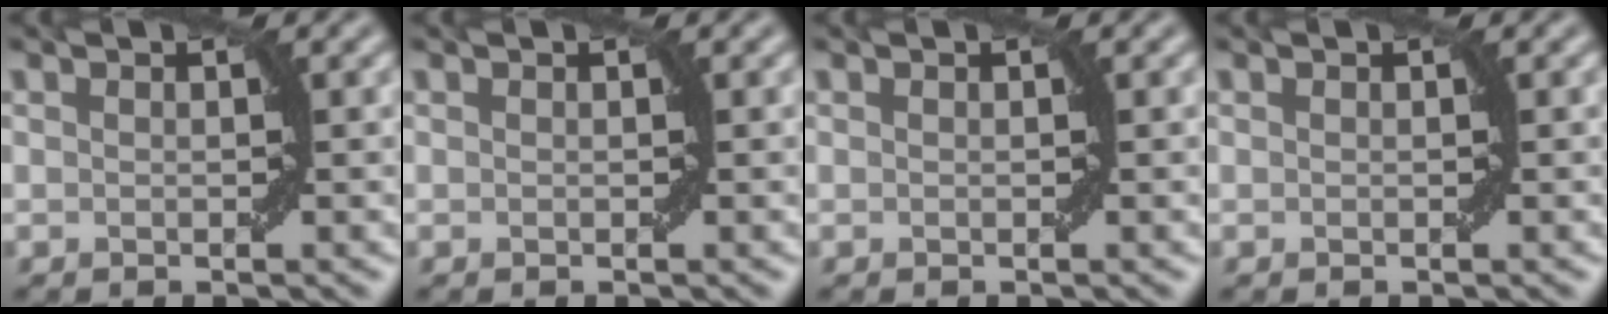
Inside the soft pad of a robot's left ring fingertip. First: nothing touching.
{"total": 0.0}
{"total": 0.0}
{"total": 0.0}